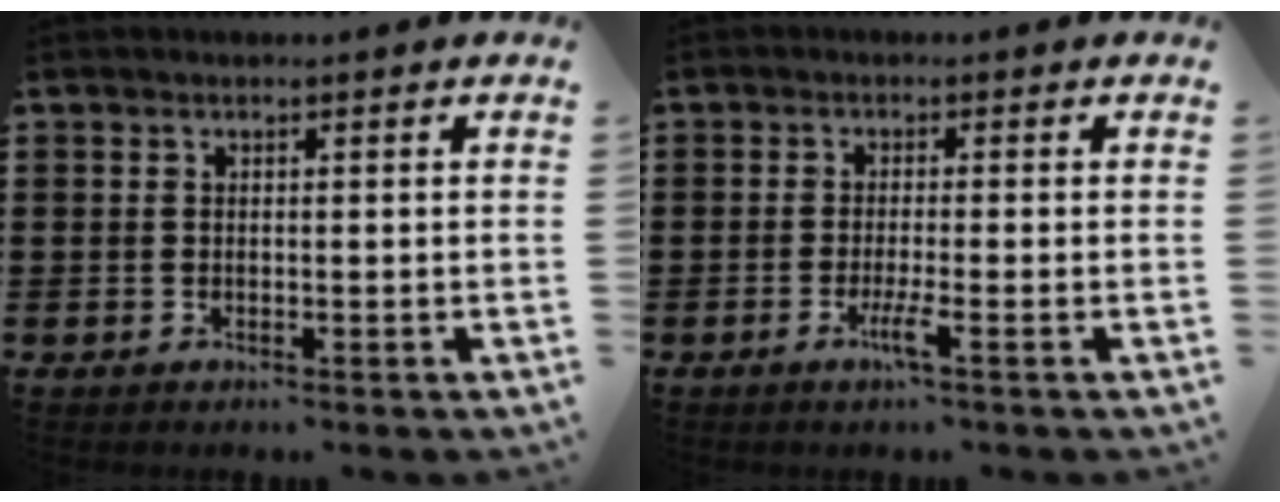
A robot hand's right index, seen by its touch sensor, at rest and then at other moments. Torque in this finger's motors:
{"motor_torque": [0.94, 0.04, 0.12, 0.04]}